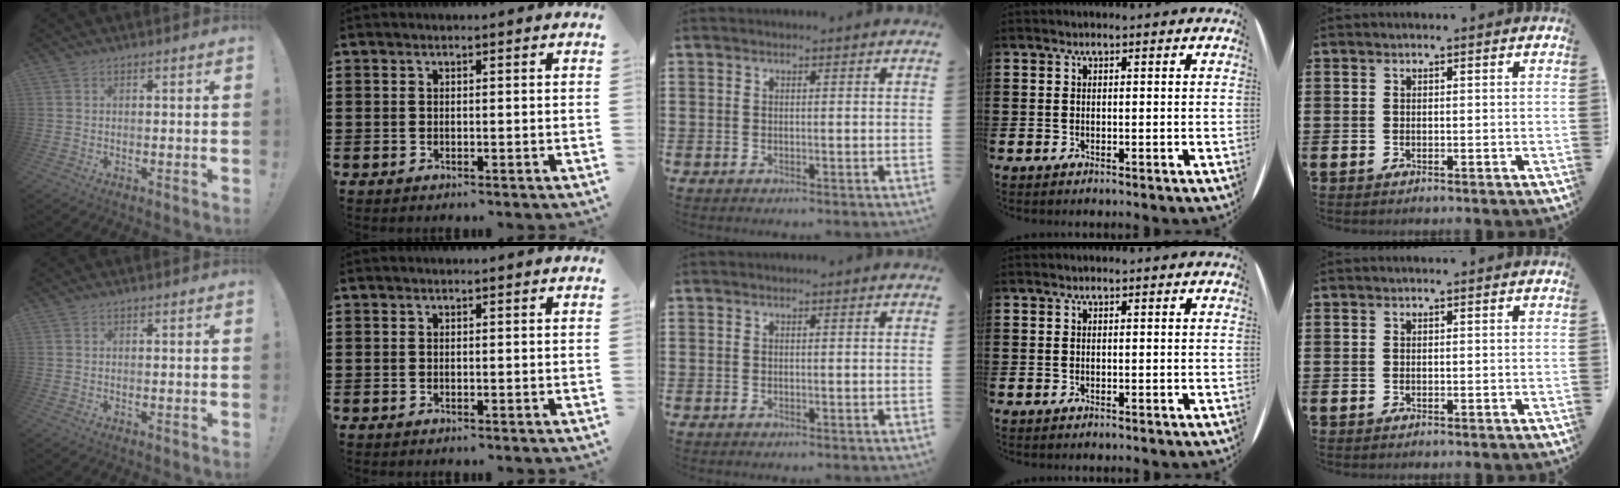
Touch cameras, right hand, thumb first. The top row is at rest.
{}